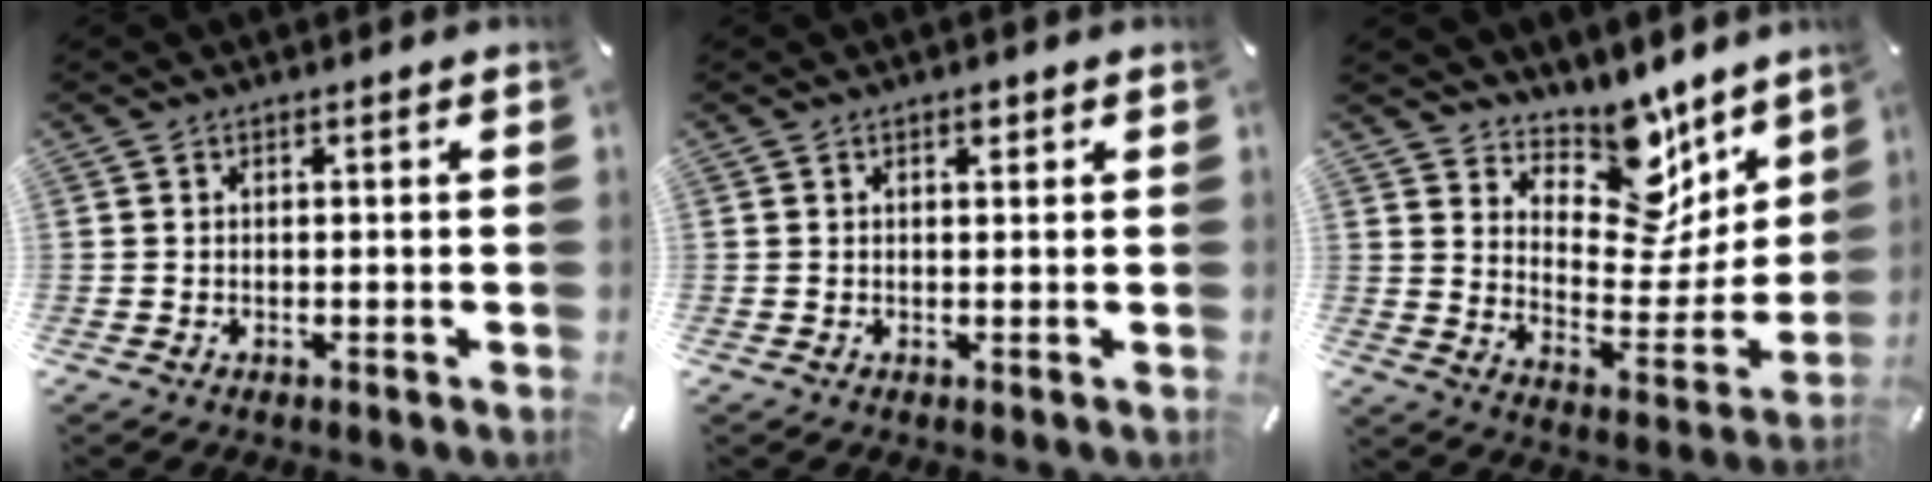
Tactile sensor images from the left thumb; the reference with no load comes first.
{"total": 1.5, "force": [0.7, 0.9, 0.9], "torque": [-0.011, -0.001, 0.011]}
{"total": 14.3, "force": [10.9, 7.7, 5.0], "torque": [-0.054, -0.112, 0.191]}